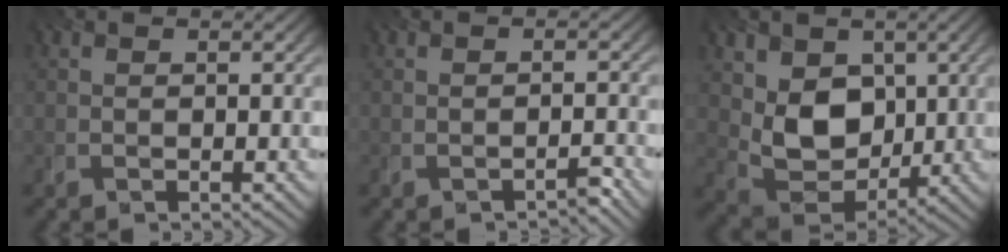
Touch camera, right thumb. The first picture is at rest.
{"total": 1.0, "force": [-0.9, 0.0, 0.4], "torque": [-0.009, 0.005, -0.013]}
{"total": 8.1, "force": [2.1, 6.1, 4.8], "torque": [-0.120, -0.014, 0.034]}